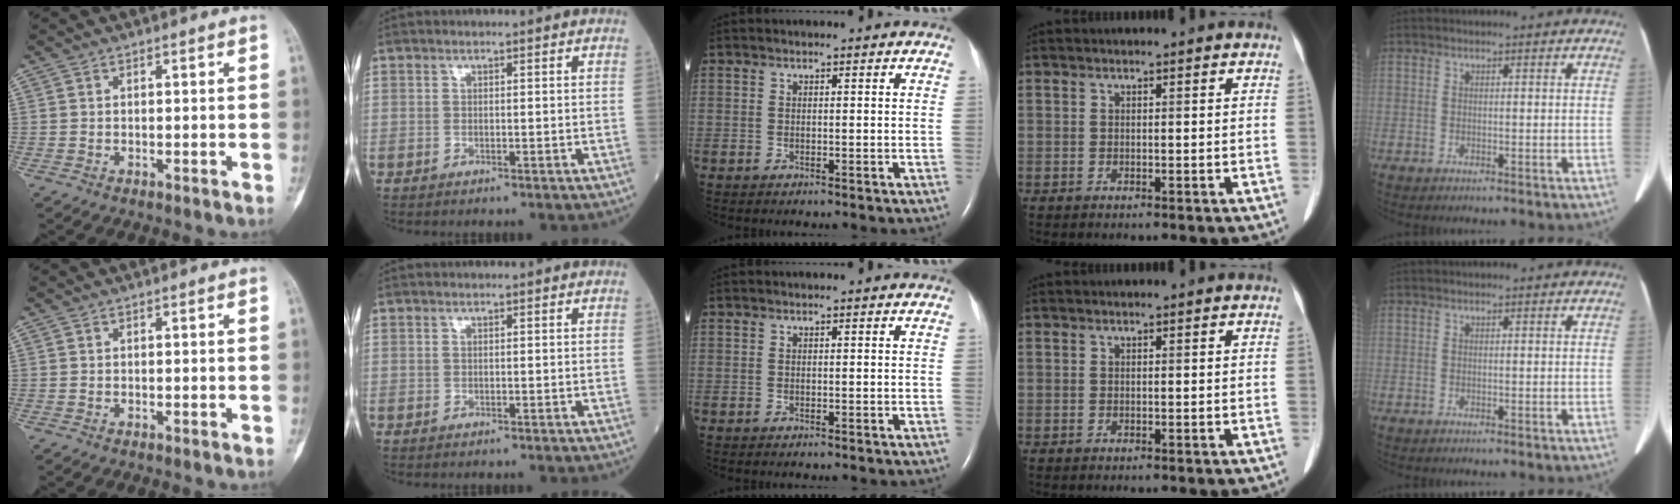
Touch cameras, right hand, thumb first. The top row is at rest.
{}